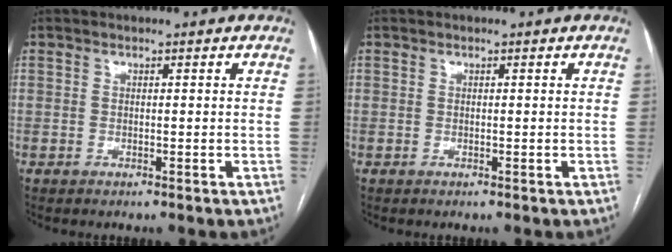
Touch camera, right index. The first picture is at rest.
{"total": 0.0}